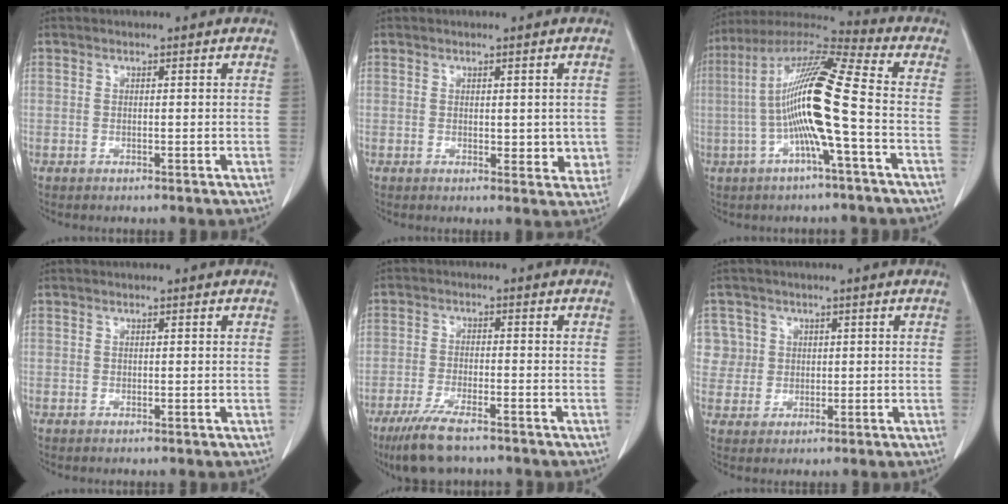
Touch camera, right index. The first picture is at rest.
{"total": 3.6, "force": [0.0, 1.9, 3.1], "torque": [-0.025, -0.006, 0.005]}
{"total": 14.8, "force": [-2.1, 0.1, 14.6], "torque": [-0.283, 0.017, -0.052]}
{"total": 0.0}
{"total": 8.1, "force": [-6.1, 1.6, 5.1], "torque": [-0.097, -0.020, -0.104]}
{"total": 5.1, "force": [1.5, 4.8, -0.2], "torque": [0.022, 0.011, 0.033]}